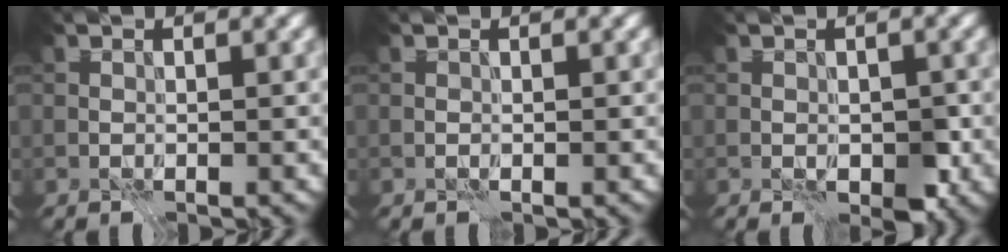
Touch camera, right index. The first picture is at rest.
{"total": 0.0}
{"total": 2.9, "force": [-0.9, 1.6, 2.2], "torque": [-0.027, -0.006, -0.015]}